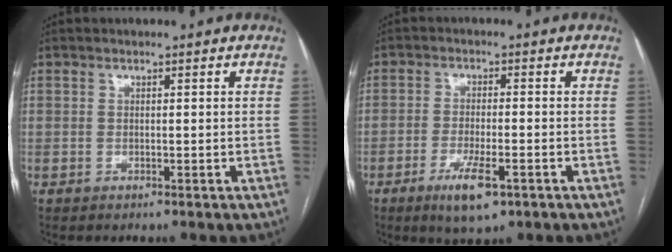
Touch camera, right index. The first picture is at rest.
{"total": 6.5, "force": [-3.4, 1.5, 5.3], "torque": [-0.098, -0.010, -0.052]}